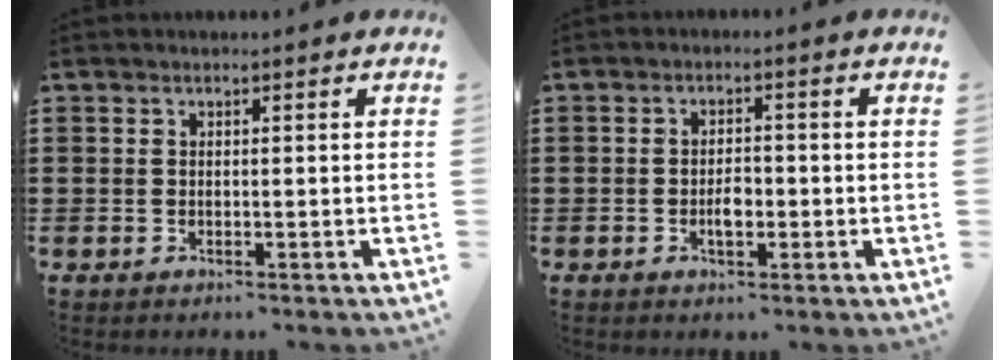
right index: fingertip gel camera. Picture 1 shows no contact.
{"total": 2.7, "force": [-0.8, 1.2, 2.3], "torque": [-0.044, 0.002, -0.014]}